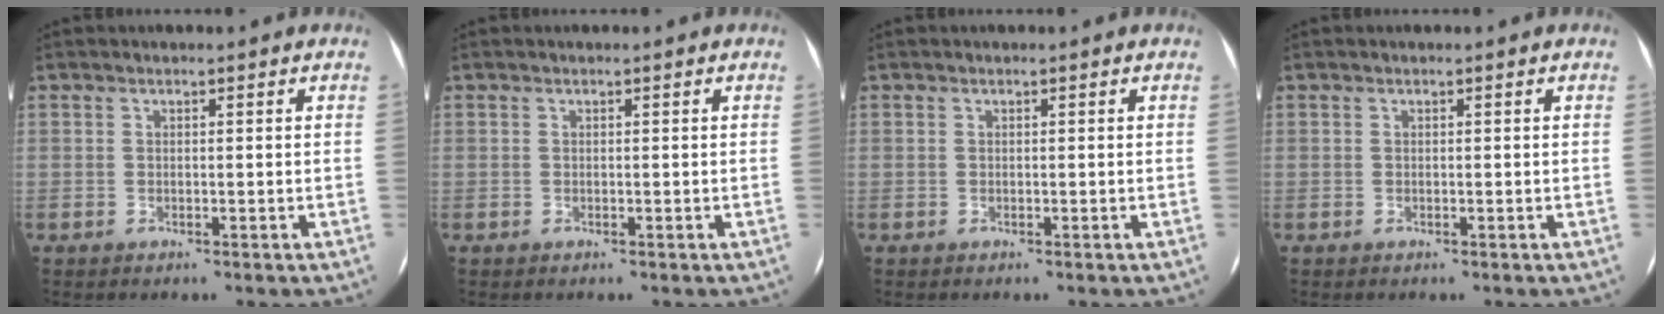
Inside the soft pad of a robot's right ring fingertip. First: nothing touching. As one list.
[{"total": 0.0}, {"total": 0.0}, {"total": 0.0}]